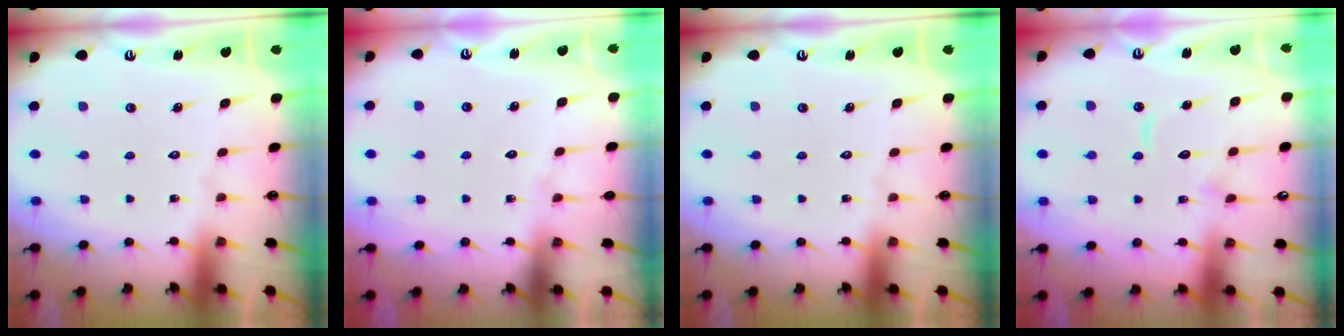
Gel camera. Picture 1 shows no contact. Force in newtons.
{"total": 4.4, "press": 4.4, "slide": 0.4}
{"total": 0.0}
{"total": 9.9, "press": 9.9, "slide": 0.8}